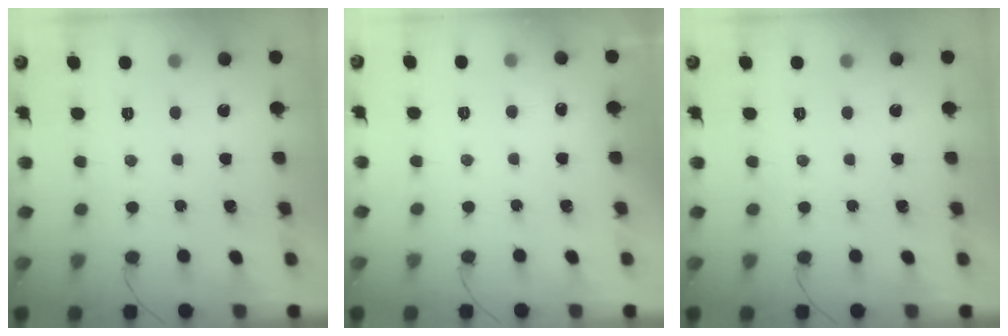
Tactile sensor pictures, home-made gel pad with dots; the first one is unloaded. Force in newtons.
{"total": 10.2, "press": 1.6, "slide": 10.1}
{"total": 0.0}